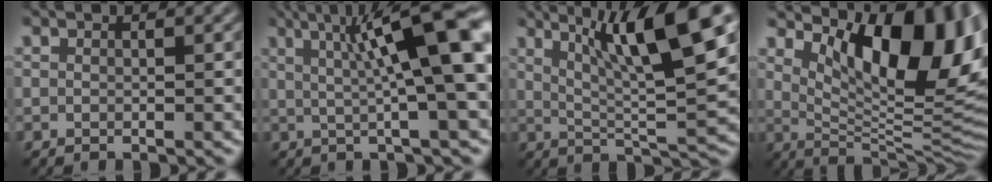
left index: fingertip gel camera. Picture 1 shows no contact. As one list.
[{"total": 10.2, "force": [2.4, 1.7, 9.8], "torque": [-0.123, 0.014, 0.033]}, {"total": 11.2, "force": [5.2, 2.4, 9.6], "torque": [-0.140, 0.005, 0.088]}, {"total": 13.2, "force": [5.1, 5.9, 10.7], "torque": [-0.134, -0.006, 0.089]}]